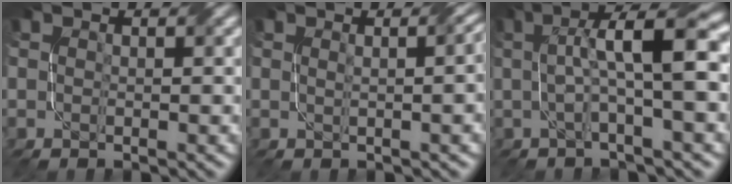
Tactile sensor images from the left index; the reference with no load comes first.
{"total": 5.0, "force": [0.9, 2.3, 4.3], "torque": [-0.018, 0.026, -0.001]}
{"total": 7.2, "force": [1.1, 1.2, 7.0], "torque": [-0.111, 0.016, 0.013]}